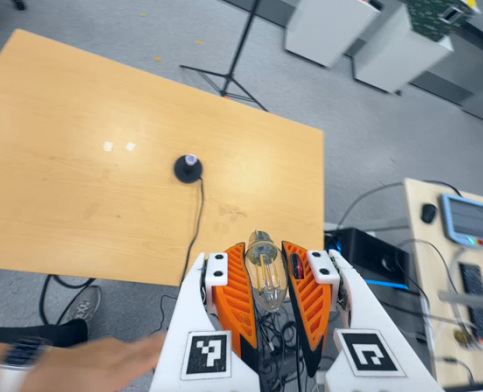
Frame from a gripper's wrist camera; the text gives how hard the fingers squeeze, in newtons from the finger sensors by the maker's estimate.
{"total": 21.7, "left": 24.3, "right": 19.0}